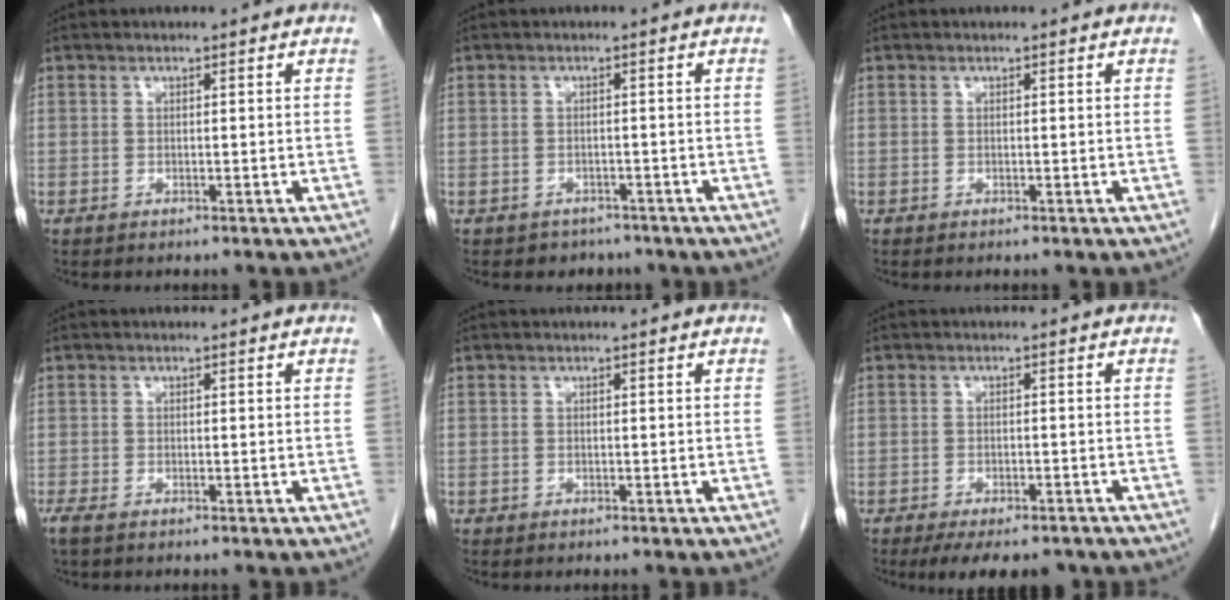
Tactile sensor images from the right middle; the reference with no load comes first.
{"total": 3.4, "force": [-2.6, 2.2, 0.1], "torque": [-0.012, 0.008, -0.033]}
{"total": 0.0}
{"total": 1.8, "force": [-1.3, 0.6, 1.2], "torque": [-0.025, -0.008, -0.020]}
{"total": 0.0}
{"total": 9.4, "force": [-7.4, 3.5, 4.7], "torque": [-0.064, -0.007, -0.099]}